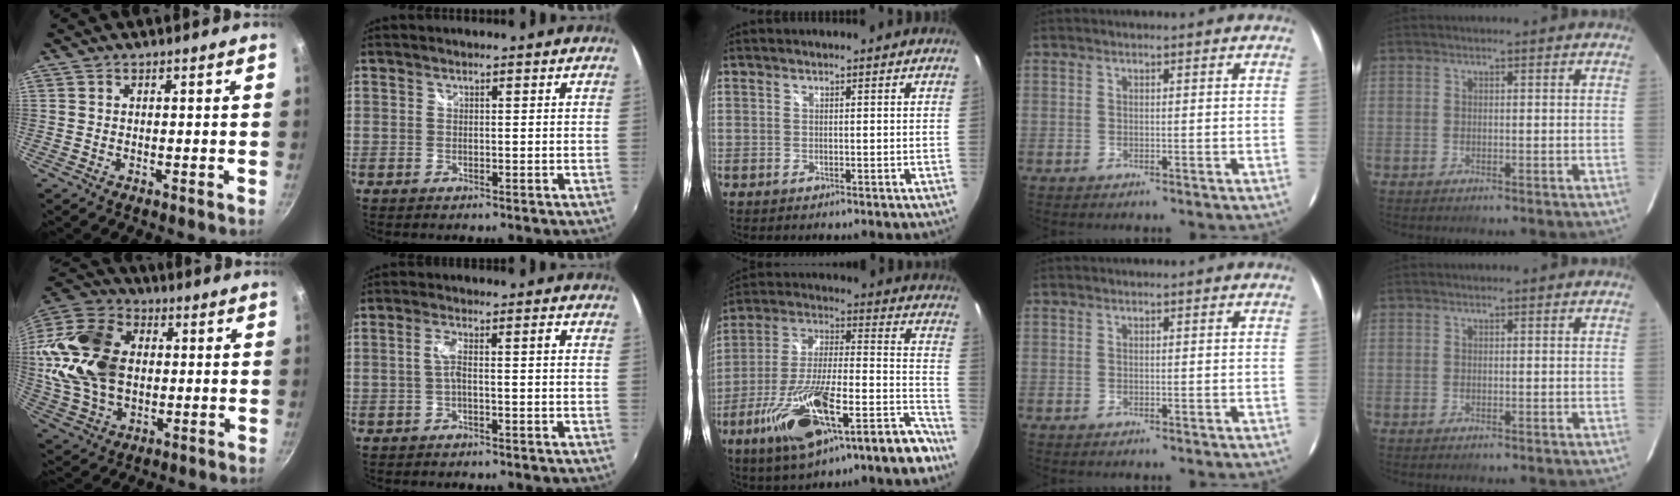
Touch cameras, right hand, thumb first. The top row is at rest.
{"thumb": {"total": 21.1, "force": [1.8, 15.2, 14.6], "torque": [-0.272, 0.020, 0.034]}, "index": {"total": 3.3, "force": [-1.1, 0.1, 3.1], "torque": [-0.060, 0.006, -0.020]}, "middle": {"total": 24.6, "force": [-16.7, 5.1, 17.3], "torque": [-0.272, -0.004, -0.267]}}